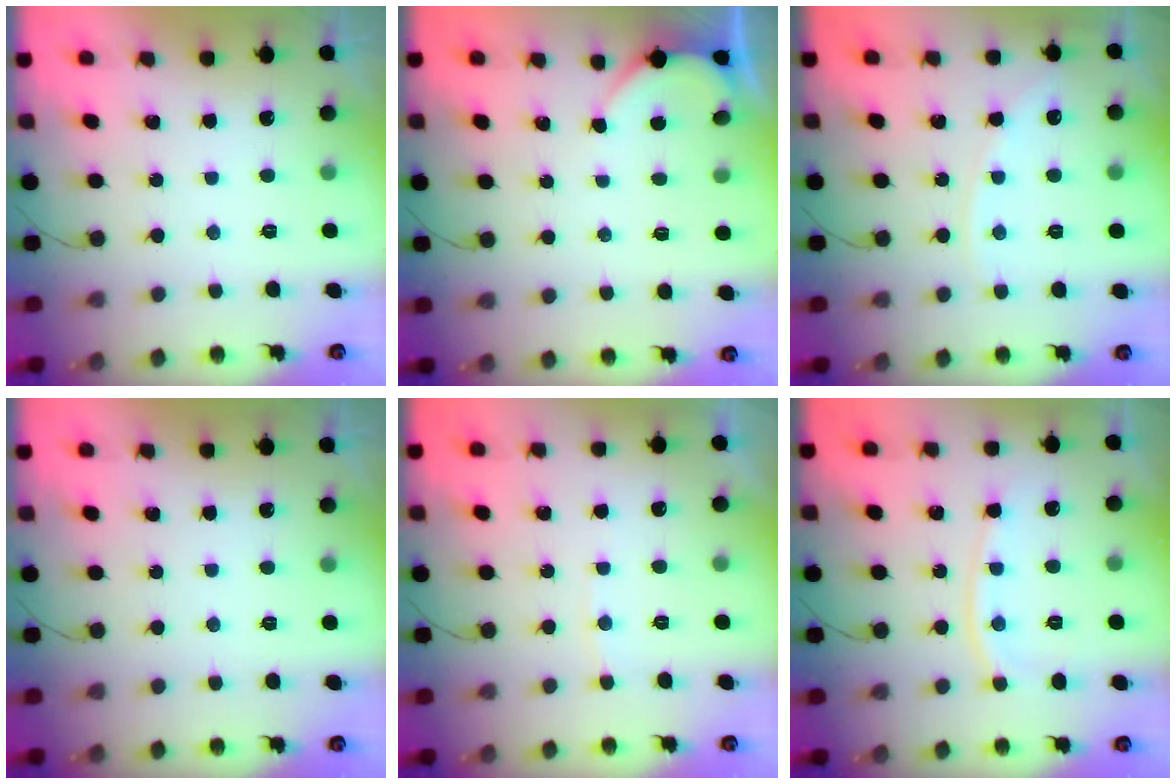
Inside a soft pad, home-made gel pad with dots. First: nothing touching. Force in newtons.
{"total": 2.3, "press": 2.3, "slide": 0.3}
{"total": 6.0, "press": 6.0, "slide": 0.9}
{"total": 0.0}
{"total": 2.9, "press": 2.9, "slide": 0.3}
{"total": 9.1, "press": 9.0, "slide": 0.6}